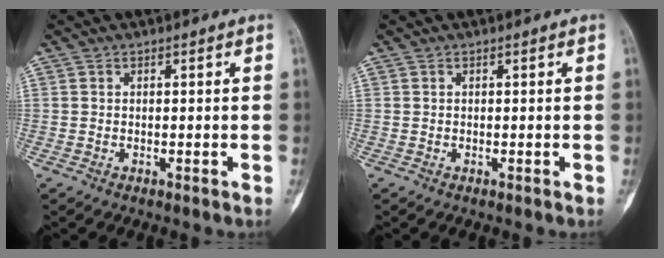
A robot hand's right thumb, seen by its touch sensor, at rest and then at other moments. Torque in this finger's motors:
{"motor_torque": [0.05, -0.01, 0.07, 0.03, 0.03]}